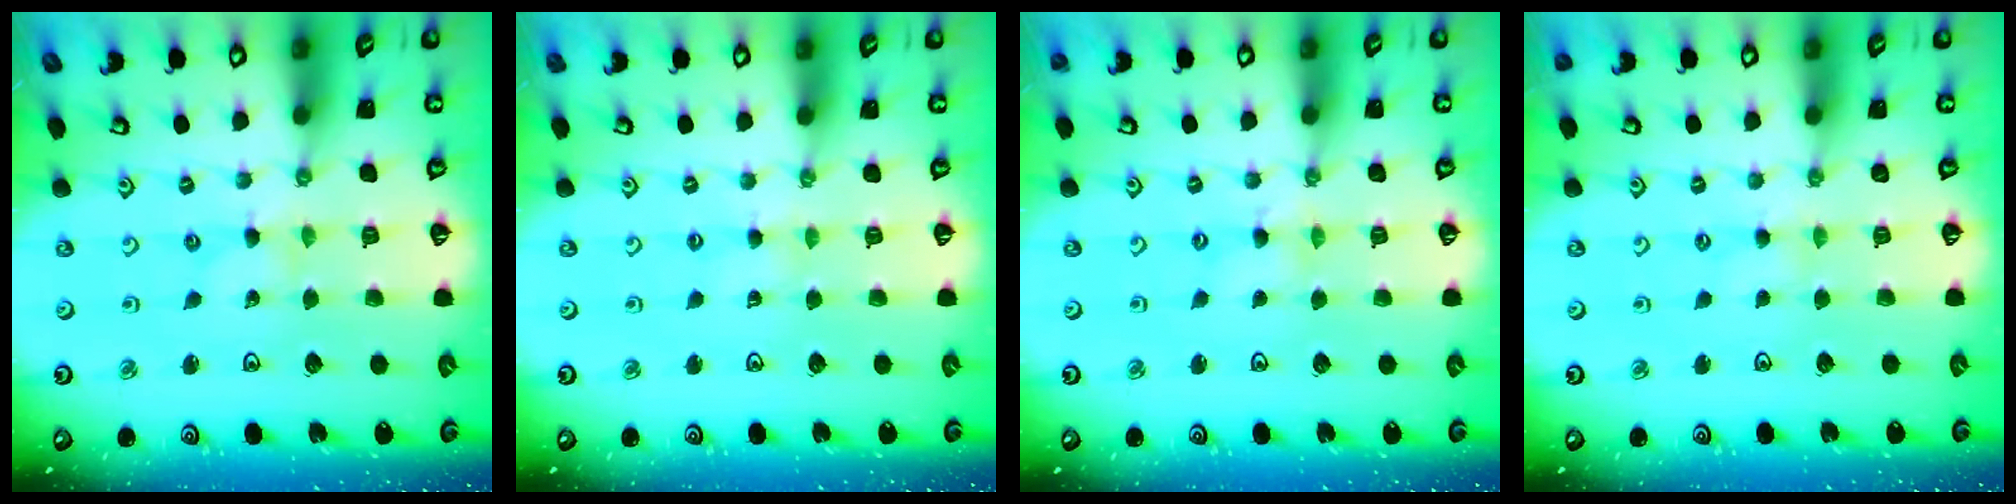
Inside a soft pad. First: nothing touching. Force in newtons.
{"total": 1.1, "press": 1.1, "slide": 0.2}
{"total": 1.3, "press": 1.2, "slide": 0.2}
{"total": 1.4, "press": 1.3, "slide": 0.4}